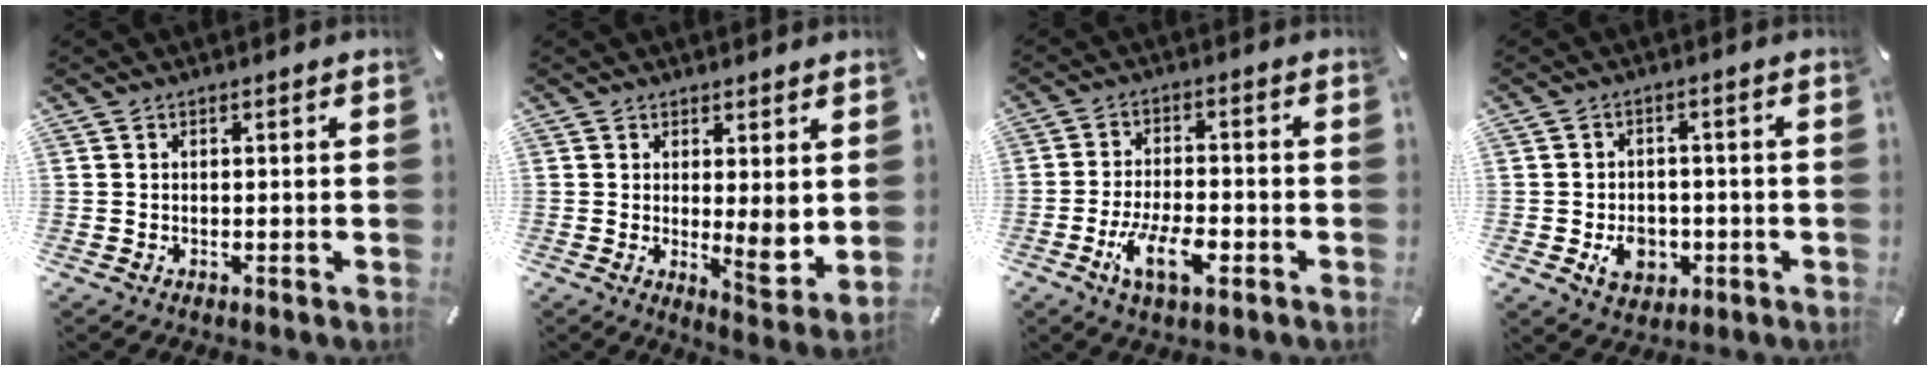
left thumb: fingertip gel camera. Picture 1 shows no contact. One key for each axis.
{"total": 7.1, "fx": 0.8, "fy": 2.1, "fz": 6.7, "tx": -0.082, "ty": -0.028, "tz": 0.020}
{"total": 10.0, "fx": -4.3, "fy": 4.4, "fz": 7.8, "tx": -0.157, "ty": 0.010, "tz": -0.077}
{"total": 7.2, "fx": -1.8, "fy": 5.9, "fz": 3.6, "tx": -0.049, "ty": 0.004, "tz": -0.031}